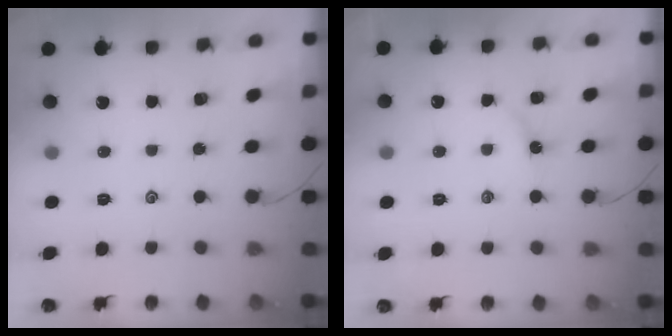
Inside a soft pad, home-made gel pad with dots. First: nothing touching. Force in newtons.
{"total": 3.0, "press": 2.9, "slide": 0.5}